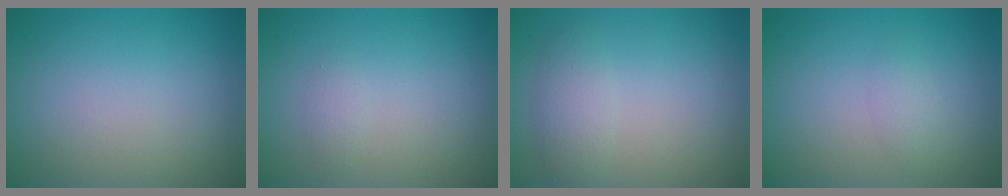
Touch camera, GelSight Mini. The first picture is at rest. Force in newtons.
{"total": 0.8, "press": 0.8, "slide": 0.0}
{"total": 2.1, "press": 2.1, "slide": 0.1}
{"total": 1.1, "press": 1.1, "slide": 0.1}